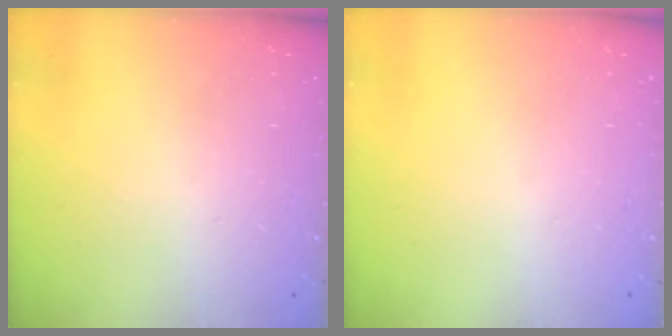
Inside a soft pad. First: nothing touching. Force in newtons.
{"total": 0.0}